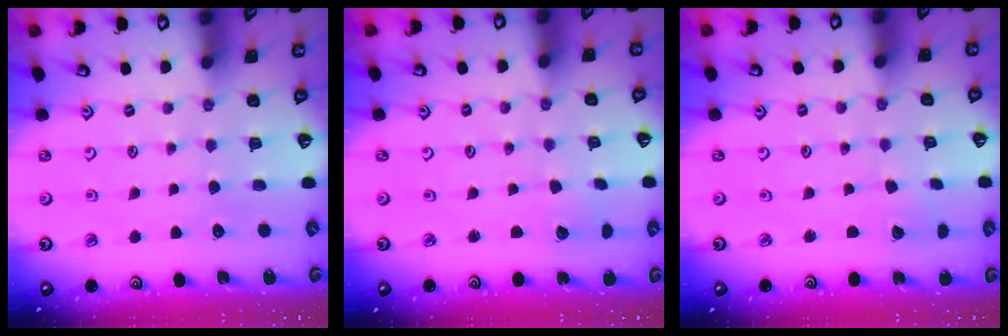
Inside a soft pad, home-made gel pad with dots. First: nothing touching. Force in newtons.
{"total": 2.6, "press": 2.6, "slide": 0.1}
{"total": 1.2, "press": 1.2, "slide": 0.0}